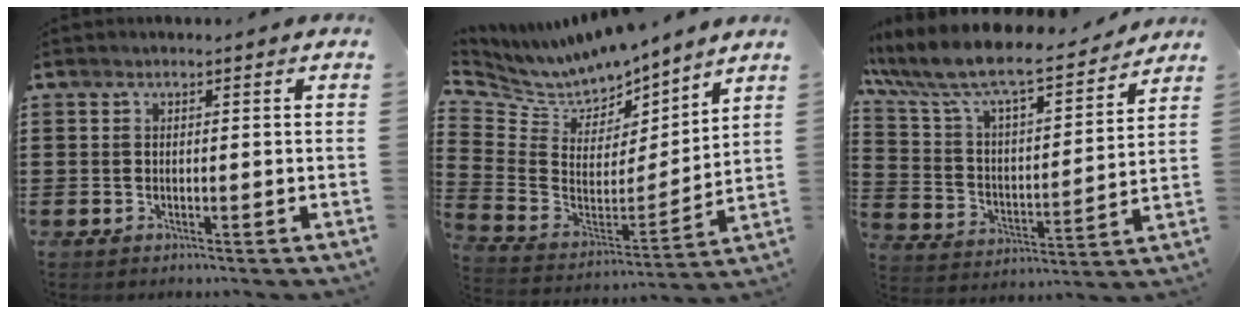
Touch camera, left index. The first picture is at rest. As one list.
[{"total": 7.2, "force": [6.8, 2.3, 0.2], "torque": [-0.055, -0.060, 0.120]}, {"total": 9.2, "force": [8.0, 1.4, 4.3], "torque": [-0.119, -0.055, 0.133]}]